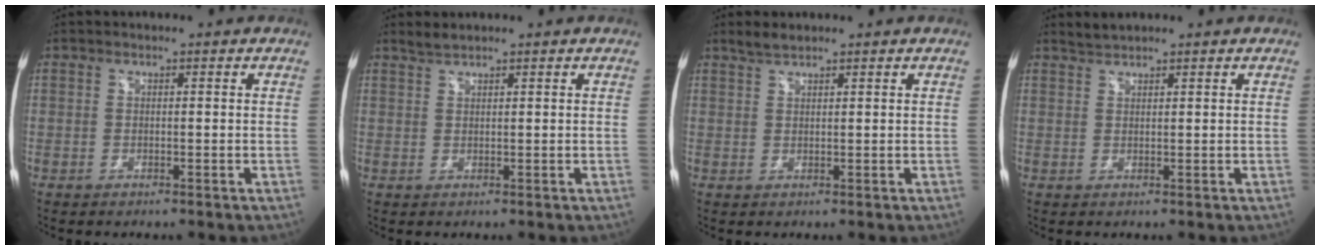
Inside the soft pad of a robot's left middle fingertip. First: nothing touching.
{"total": 1.3, "force": [1.2, -0.1, 0.3], "torque": [-0.006, 0.006, 0.030]}
{"total": 1.8, "force": [1.7, 0.3, 0.7], "torque": [-0.019, 0.007, 0.038]}
{"total": 1.4, "force": [1.4, 0.0, 0.1], "torque": [-0.005, 0.006, 0.033]}